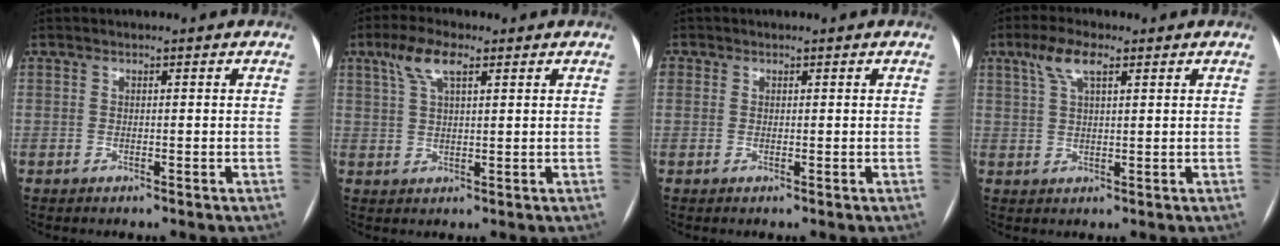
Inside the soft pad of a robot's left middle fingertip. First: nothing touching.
{"total": 5.5, "force": [3.0, 1.5, 4.3], "torque": [-0.095, 0.017, 0.060]}
{"total": 1.3, "force": [0.4, 1.2, 0.3], "torque": [0.004, 0.003, 0.005]}
{"total": 5.0, "force": [2.8, 1.3, 3.9], "torque": [-0.086, 0.016, 0.056]}